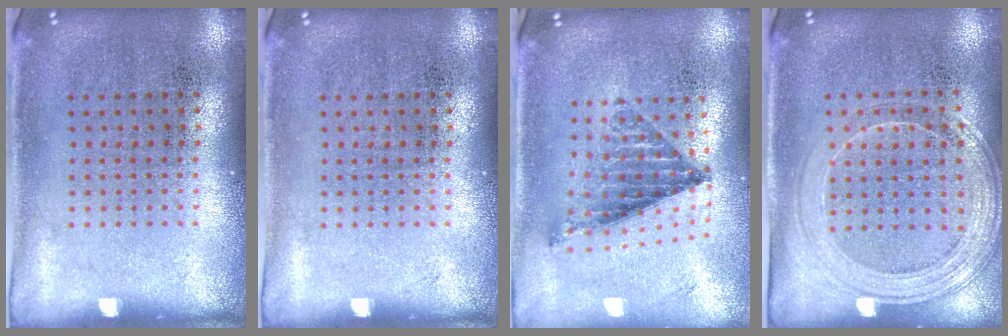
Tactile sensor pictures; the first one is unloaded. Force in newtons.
{"total": 0.0}
{"total": 0.9, "press": 0.9, "slide": 0.3}
{"total": 1.5, "press": 1.4, "slide": 0.3}